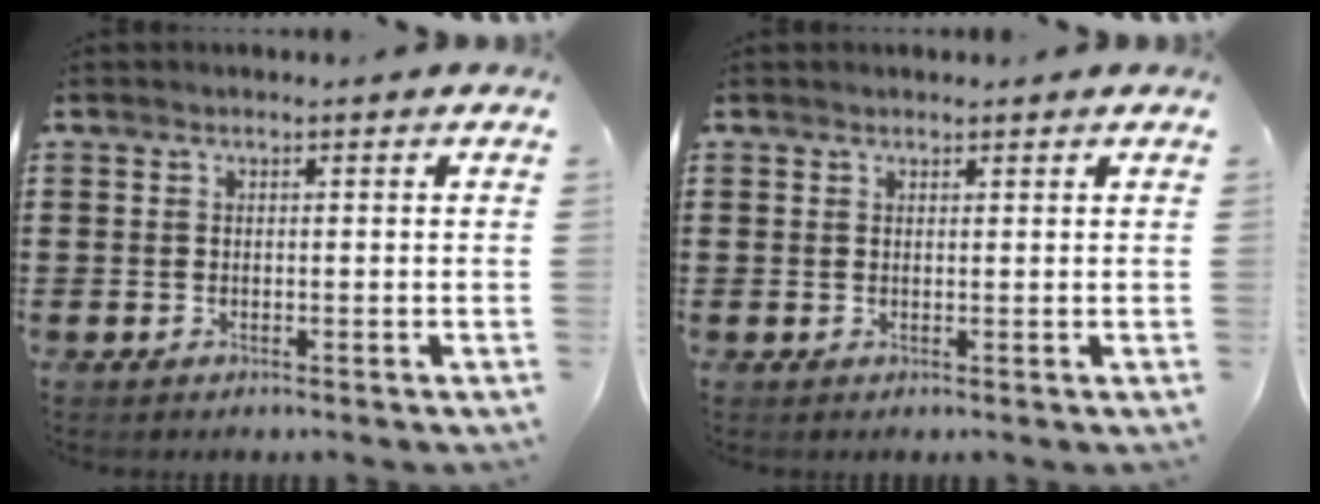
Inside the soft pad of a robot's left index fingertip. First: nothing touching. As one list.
[{"total": 0.6, "force": [0.6, 0.3, 0.1], "torque": [-0.004, 0.001, 0.011]}]